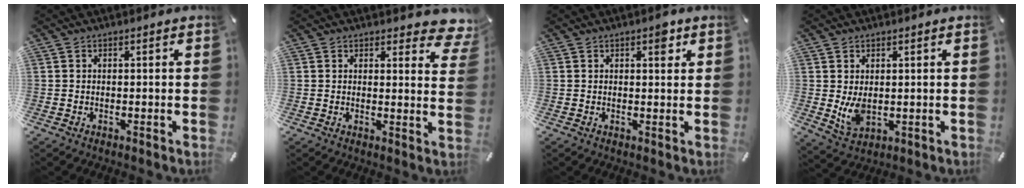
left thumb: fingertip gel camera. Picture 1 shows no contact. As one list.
[{"total": 5.2, "force": [4.1, 2.3, 2.3], "torque": [-0.015, -0.035, 0.069]}, {"total": 3.0, "force": [1.5, 1.5, 2.1], "torque": [-0.013, -0.008, 0.018]}, {"total": 5.5, "force": [0.8, 3.8, 3.9], "torque": [-0.076, -0.009, 0.014]}]